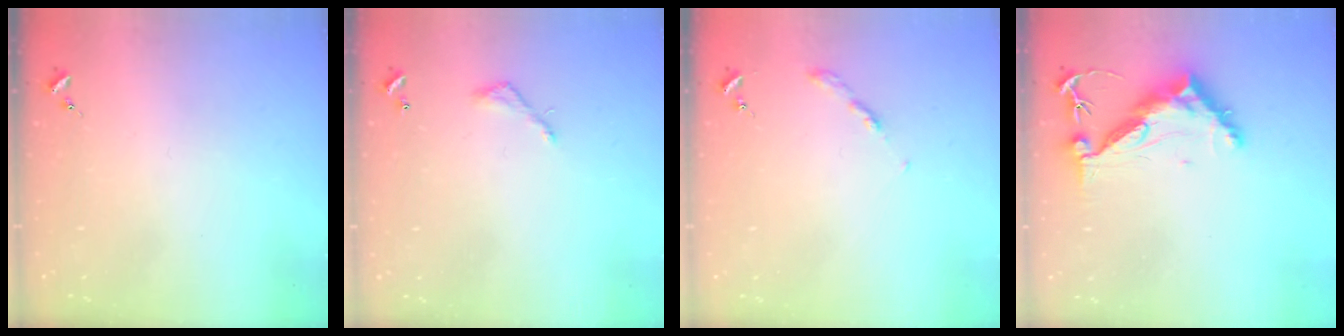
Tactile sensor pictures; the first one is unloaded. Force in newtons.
{"total": 4.1, "press": 4.1, "slide": 0.3}
{"total": 2.7, "press": 2.6, "slide": 0.3}
{"total": 10.4, "press": 10.3, "slide": 0.9}